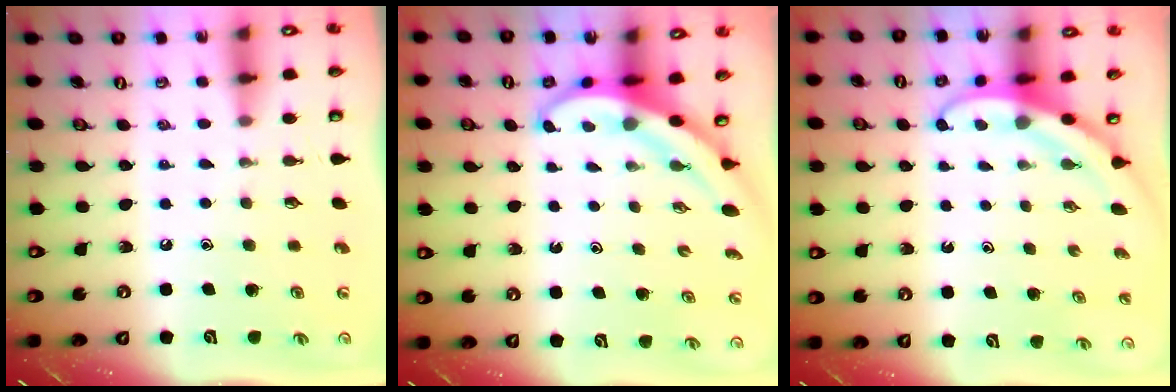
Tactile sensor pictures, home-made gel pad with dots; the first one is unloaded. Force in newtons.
{"total": 3.8, "press": 3.7, "slide": 0.2}
{"total": 3.8, "press": 3.7, "slide": 0.3}